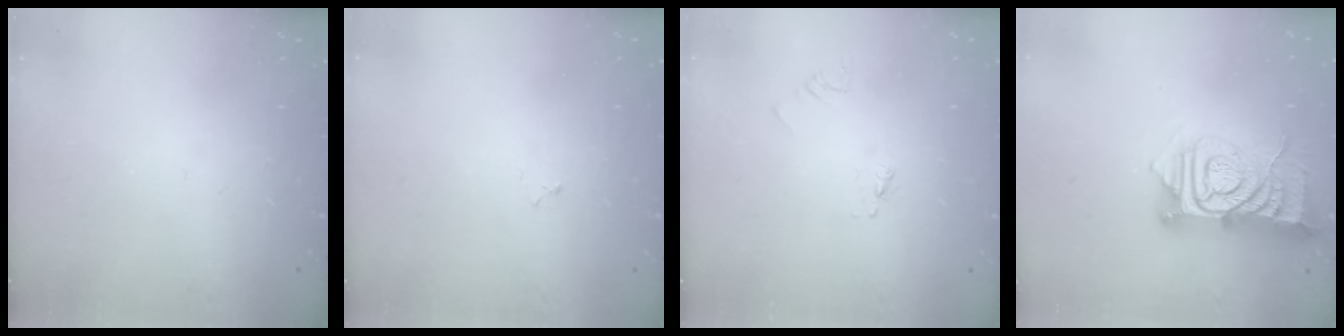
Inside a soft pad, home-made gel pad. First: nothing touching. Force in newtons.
{"total": 2.2, "press": 2.1, "slide": 0.3}
{"total": 2.1, "press": 2.1, "slide": 0.1}
{"total": 13.0, "press": 13.0, "slide": 1.1}